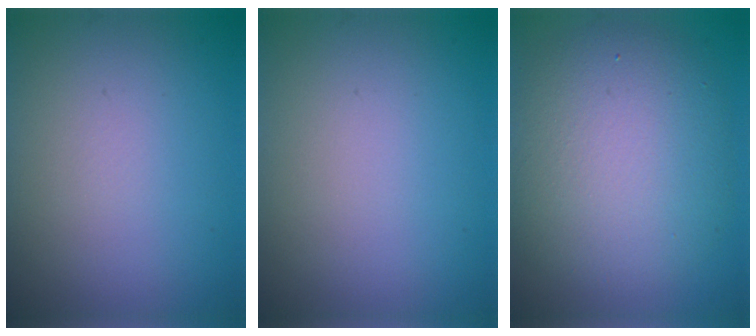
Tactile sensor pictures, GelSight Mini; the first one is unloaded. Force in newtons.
{"total": 0.0}
{"total": 8.5, "press": 8.5, "slide": 0.8}